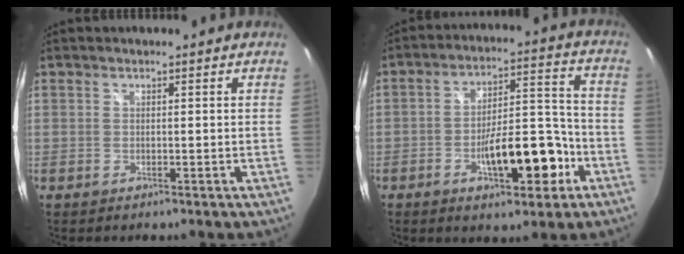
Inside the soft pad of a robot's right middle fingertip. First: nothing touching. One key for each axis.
{"total": 13.0, "fx": -5.8, "fy": 4.8, "fz": 10.6, "tx": -0.170, "ty": 0.017, "tz": -0.078}